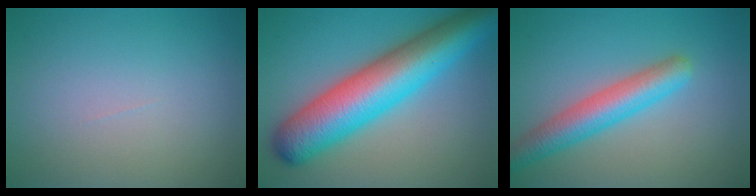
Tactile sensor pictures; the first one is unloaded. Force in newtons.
{"total": 11.7, "press": 11.7, "slide": 0.2}
{"total": 5.0, "press": 5.0, "slide": 0.1}